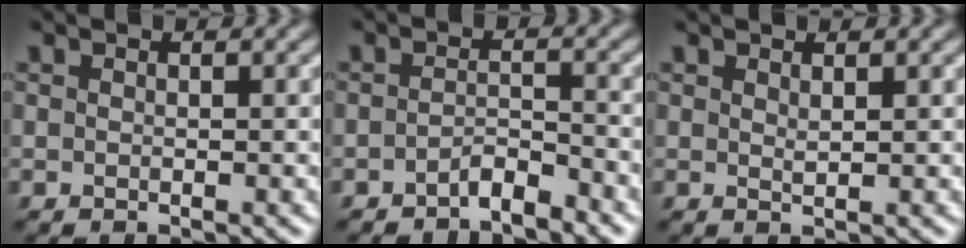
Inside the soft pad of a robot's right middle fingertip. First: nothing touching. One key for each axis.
{"total": 1.9, "fx": -1.6, "fy": 0.4, "fz": 0.9, "tx": -0.017, "ty": 0.007, "tz": -0.031}
{"total": 0.7, "fx": 0.5, "fy": 0.1, "fz": 0.4, "tx": -0.009, "ty": -0.002, "tz": 0.011}